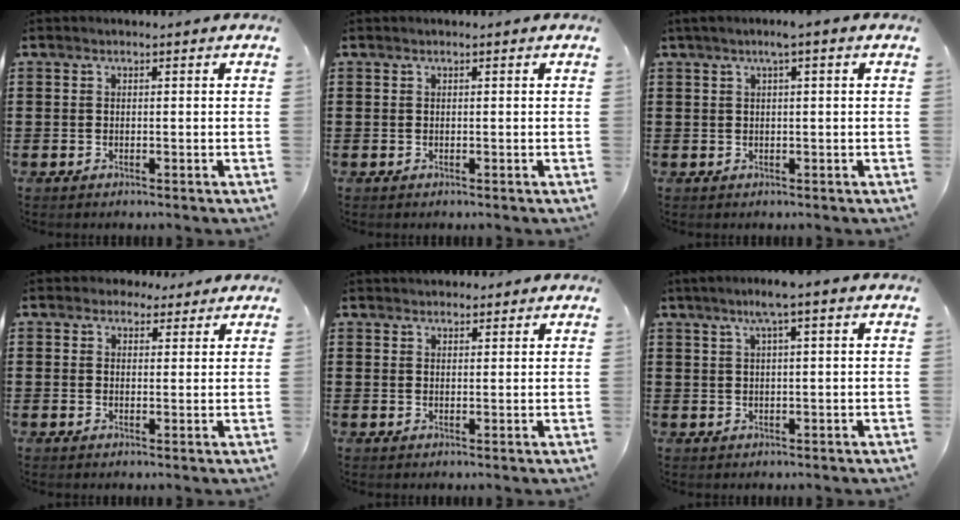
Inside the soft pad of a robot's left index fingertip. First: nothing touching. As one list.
[{"total": 0.0}, {"total": 2.2, "force": [0.8, -0.1, 2.0], "torque": [-0.037, -0.002, 0.014]}, {"total": 2.5, "force": [2.0, 1.5, 0.4], "torque": [-0.014, 0.010, 0.038]}, {"total": 2.1, "force": [2.0, 0.6, 0.2], "torque": [-0.007, 0.001, 0.040]}, {"total": 3.6, "force": [1.9, -0.3, 3.0], "torque": [-0.062, 0.001, 0.031]}]